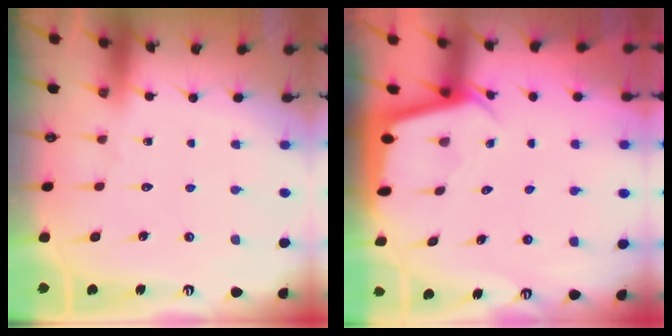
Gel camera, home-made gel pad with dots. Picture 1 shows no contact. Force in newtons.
{"total": 2.3, "press": 2.3, "slide": 0.0}